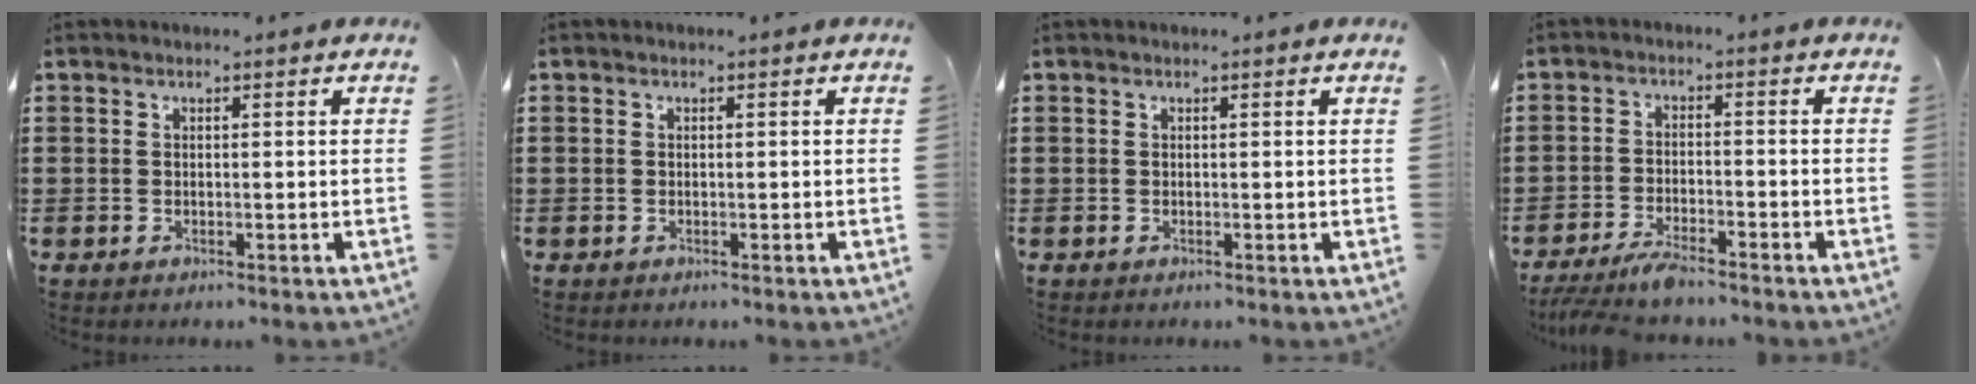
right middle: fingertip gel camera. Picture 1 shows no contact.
{"total": 0.0}
{"total": 0.0}
{"total": 4.2, "force": [-3.7, 0.3, 1.9], "torque": [-0.053, -0.013, -0.076]}